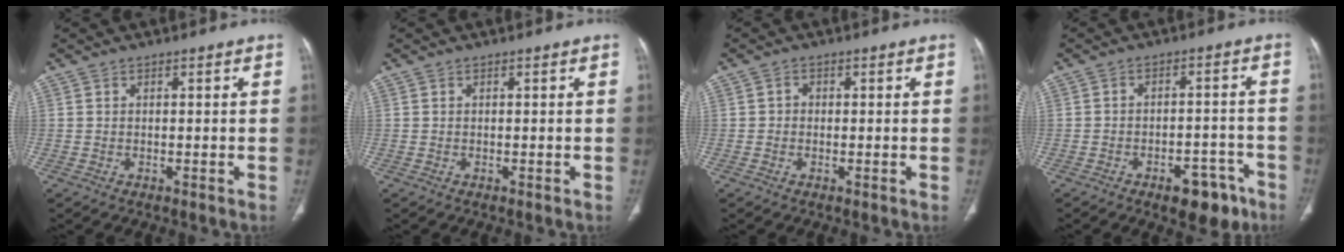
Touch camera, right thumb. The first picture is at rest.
{"total": 0.0}
{"total": 1.2, "force": [-0.1, 1.1, 0.5], "torque": [-0.001, 0.004, -0.004]}
{"total": 8.7, "force": [-5.4, 4.2, 5.3], "torque": [-0.047, 0.037, -0.068]}